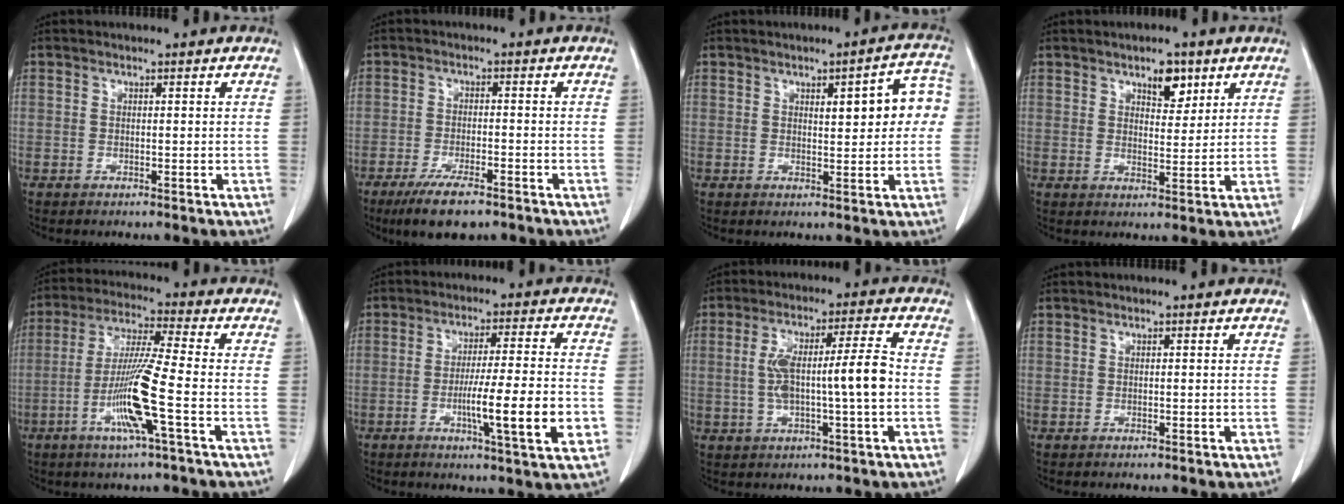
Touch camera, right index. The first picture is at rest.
{"total": 7.7, "force": [-5.5, 2.1, 5.0], "torque": [-0.087, -0.012, -0.089]}
{"total": 7.8, "force": [1.4, 2.3, 7.3], "torque": [-0.086, 0.025, 0.017]}
{"total": 4.6, "force": [2.8, 2.1, 3.0], "torque": [-0.043, 0.000, 0.044]}
{"total": 11.2, "force": [-3.7, -0.7, 10.6], "torque": [-0.211, -0.011, -0.077]}
{"total": 11.6, "force": [-3.1, 0.0, 11.2], "torque": [-0.176, -0.012, -0.053]}
{"total": 9.8, "force": [-0.7, 0.8, 9.8], "torque": [-0.176, 0.020, -0.013]}
{"total": 0.0}